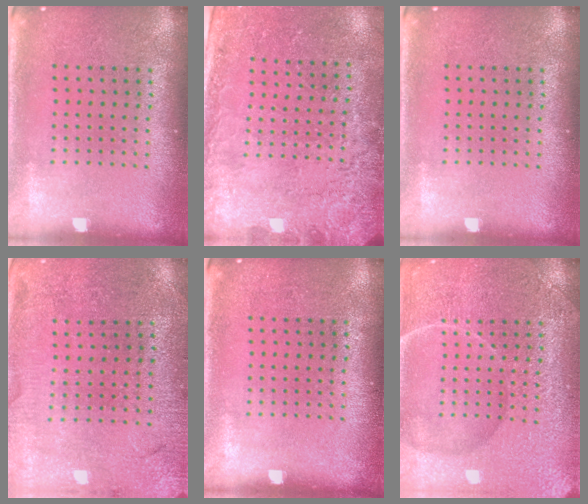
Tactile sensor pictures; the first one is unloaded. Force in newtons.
{"total": 2.6, "press": 2.4, "slide": 1.1}
{"total": 0.0}
{"total": 0.5, "press": 0.5, "slide": 0.2}
{"total": 0.0}
{"total": 7.0, "press": 6.9, "slide": 1.0}